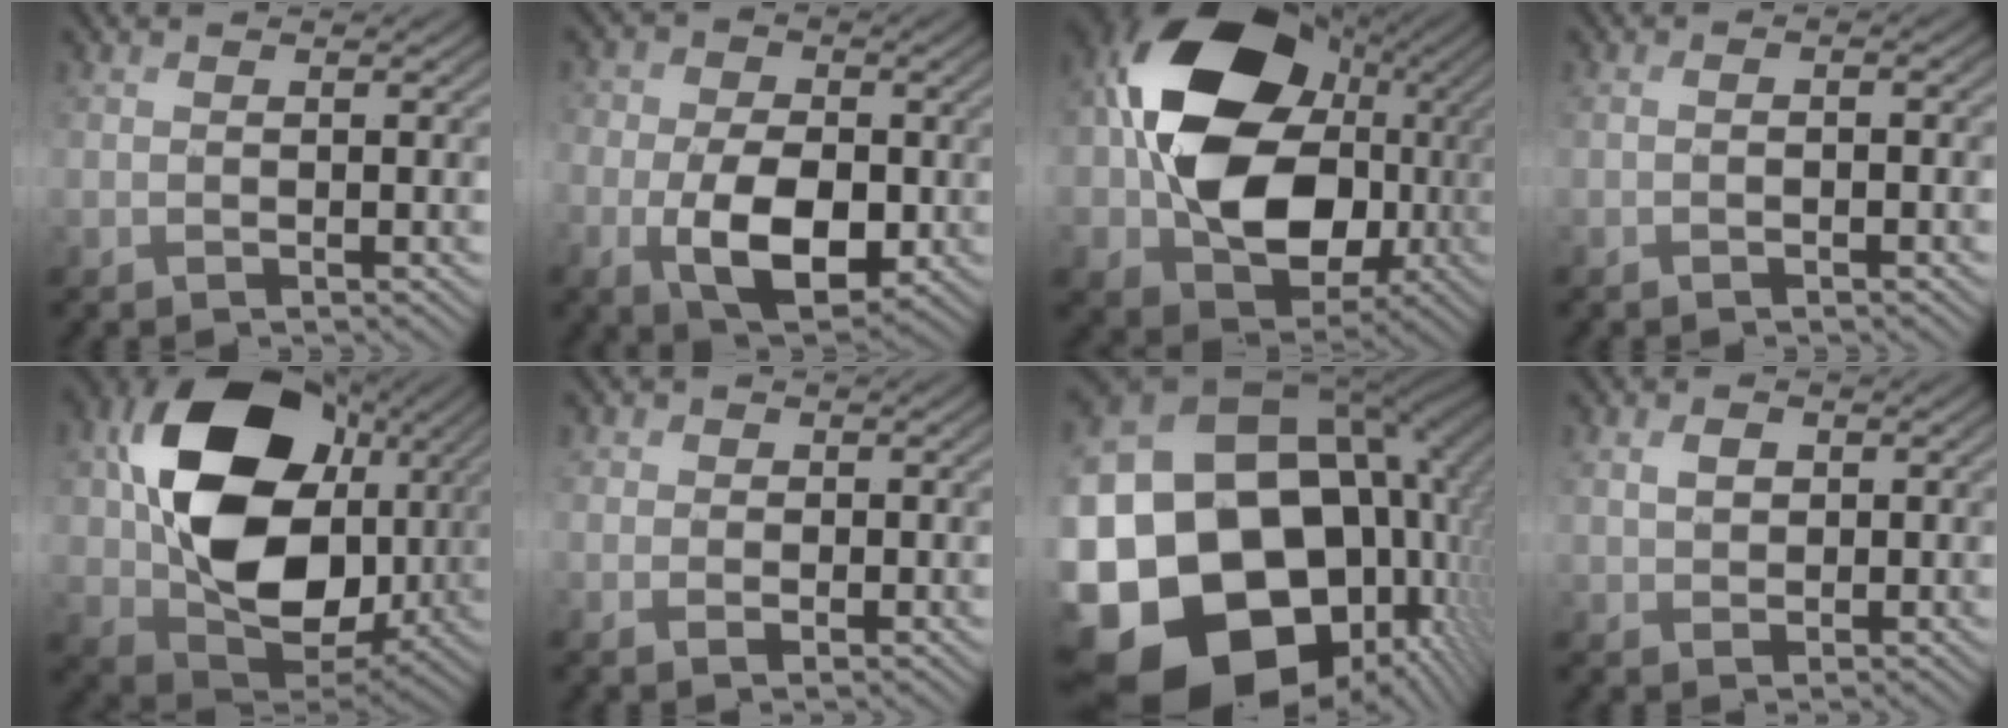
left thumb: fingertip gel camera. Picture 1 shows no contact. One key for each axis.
{"total": 10.7, "fx": -2.7, "fy": 7.3, "fz": 7.4, "tx": -0.151, "ty": -0.024, "tz": -0.046}
{"total": 18.5, "fx": 0.8, "fy": 14.5, "fz": 11.5, "tx": -0.209, "ty": -0.015, "tz": 0.020}
{"total": 1.4, "fx": -0.5, "fy": 0.3, "fz": 1.2, "tx": -0.023, "ty": 0.001, "tz": -0.011}
{"total": 18.0, "fx": 3.3, "fy": 13.4, "fz": 11.5, "tx": -0.232, "ty": -0.015, "tz": 0.074}
{"total": 2.6, "fx": -0.1, "fy": 2.3, "fz": 1.3, "tx": -0.019, "ty": -0.002, "tz": -0.006}
{"total": 24.5, "fx": -7.6, "fy": 18.9, "fz": 13.6, "tx": -0.298, "ty": -0.053, "tz": -0.110}
{"total": 2.4, "fx": 0.8, "fy": 1.8, "fz": 1.4, "tx": -0.031, "ty": 0.002, "tz": 0.014}